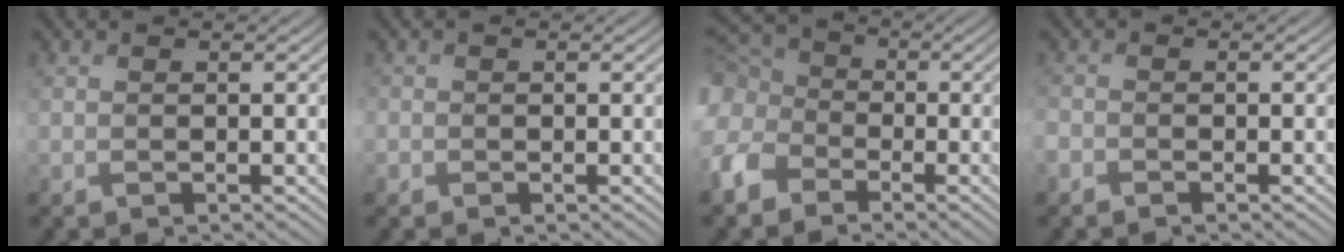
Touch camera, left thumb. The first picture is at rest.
{"total": 1.3, "force": [-0.3, 1.2, 0.0], "torque": [0.004, -0.004, -0.013]}
{"total": 10.7, "force": [-3.4, 8.6, 5.3], "torque": [-0.173, -0.033, -0.078]}
{"total": 1.4, "force": [-1.1, 0.8, 0.3], "torque": [-0.010, -0.002, -0.029]}